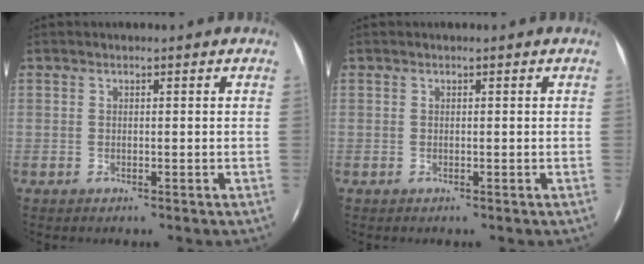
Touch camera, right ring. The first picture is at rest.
{"total": 0.0}